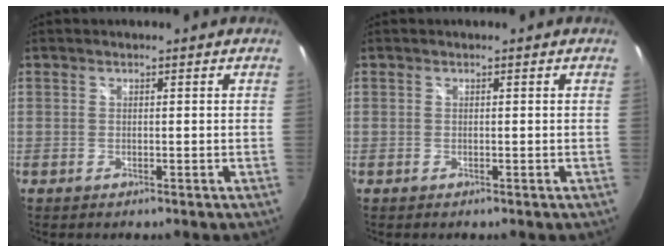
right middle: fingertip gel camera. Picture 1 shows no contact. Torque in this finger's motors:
{"motor_torque": [-0.01, -0.14, 0.02, 0.01]}